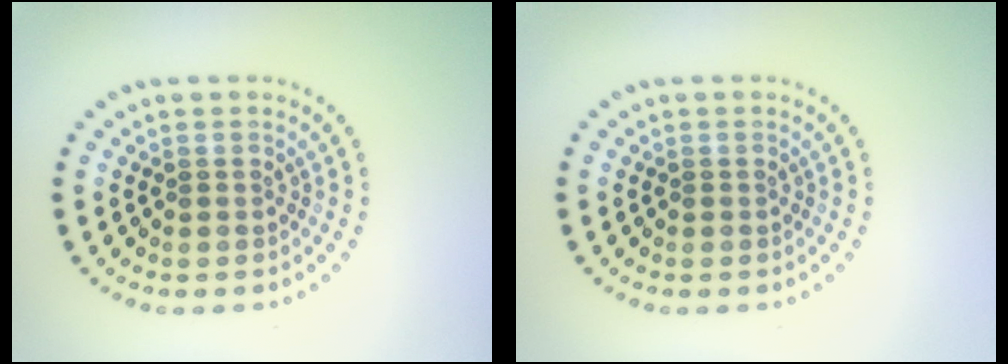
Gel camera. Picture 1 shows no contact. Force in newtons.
{"total": 0.0}